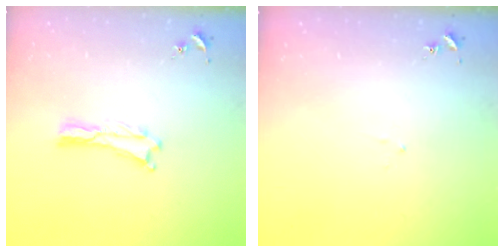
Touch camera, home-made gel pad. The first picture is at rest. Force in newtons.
{"total": 1.8, "press": 1.8, "slide": 0.1}